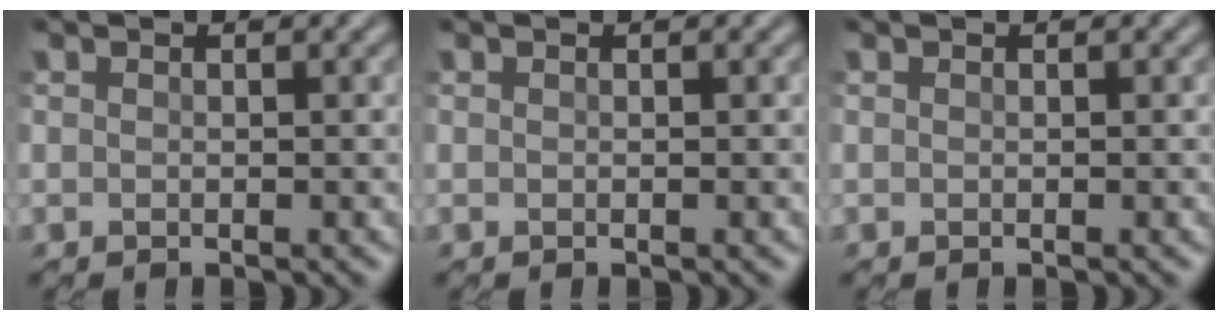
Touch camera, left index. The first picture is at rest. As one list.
[{"total": 0.0}, {"total": 0.0}]